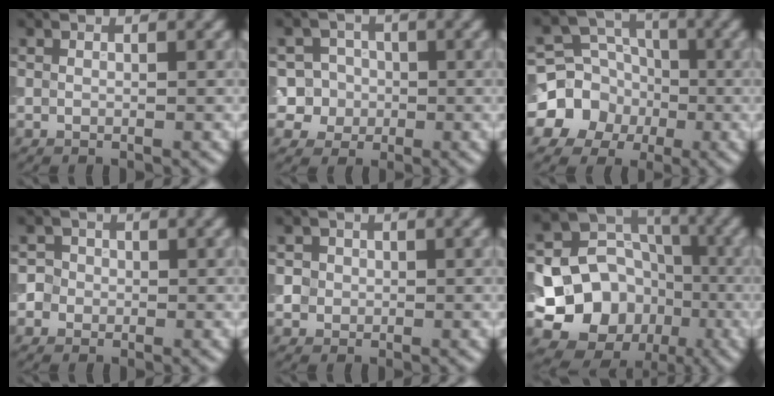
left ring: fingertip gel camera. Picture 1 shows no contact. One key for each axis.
{"total": 5.9, "fx": -0.4, "fy": 5.7, "fz": 1.5, "tx": -0.005, "ty": 0.028, "tz": -0.023}
{"total": 6.6, "fx": -1.8, "fy": 6.1, "fz": 1.9, "tx": -0.013, "ty": 0.006, "tz": -0.062}
{"total": 2.7, "fx": -0.1, "fy": 2.6, "fz": 0.7, "tx": 0.013, "ty": 0.017, "tz": -0.019}
{"total": 2.1, "fx": 0.4, "fy": 2.0, "fz": 0.6, "tx": 0.004, "ty": 0.004, "tz": 0.009}
{"total": 12.3, "fx": -3.2, "fy": 10.5, "fz": 5.5, "tx": -0.086, "ty": -0.012, "tz": -0.069}